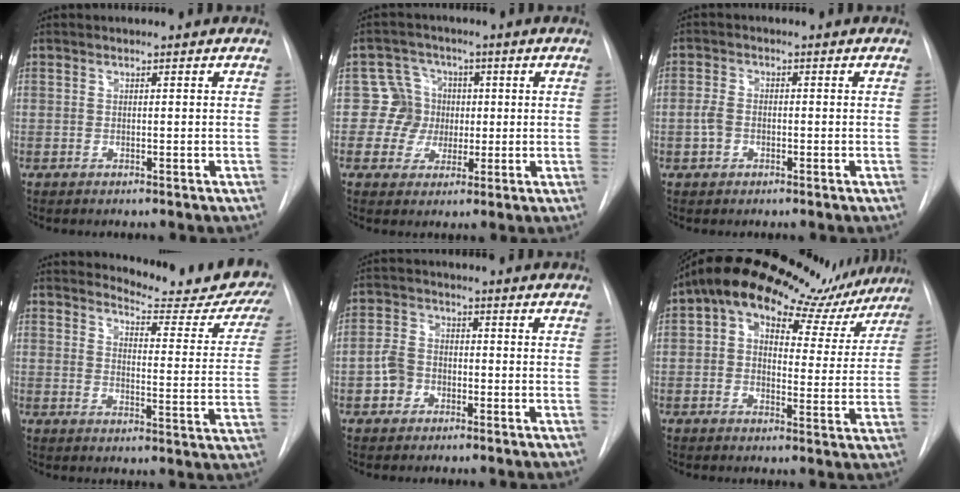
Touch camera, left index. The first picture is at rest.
{"total": 6.1, "force": [0.1, 6.0, 0.4], "torque": [0.002, 0.023, 0.003]}
{"total": 2.7, "force": [-0.8, 2.1, 1.5], "torque": [-0.038, 0.007, -0.015]}
{"total": 16.4, "force": [16.0, 1.6, 3.2], "torque": [-0.027, -0.111, 0.166]}
{"total": 4.5, "force": [-1.8, 3.7, 1.9], "torque": [-0.045, 0.017, -0.033]}
{"total": 16.6, "force": [12.9, 7.3, 7.4], "torque": [-0.101, 0.038, 0.155]}